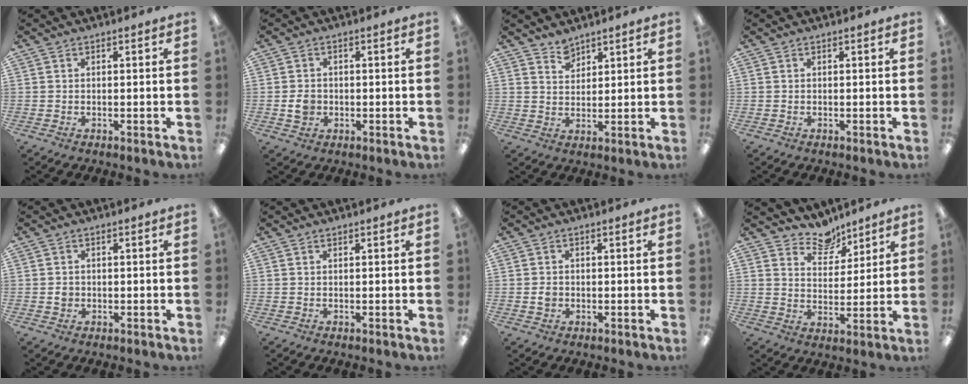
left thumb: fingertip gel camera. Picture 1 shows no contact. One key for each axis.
{"total": 3.4, "fx": -0.4, "fy": 2.8, "fz": 1.8, "tx": -0.023, "ty": 0.002, "tz": -0.009}
{"total": 3.8, "fx": 3.5, "fy": 1.6, "fz": 0.1, "tx": 0.005, "ty": -0.023, "tz": 0.065}
{"total": 0.0}
{"total": 1.5, "fx": -0.1, "fy": 1.4, "fz": 0.6, "tx": -0.004, "ty": 0.002, "tz": -0.006}
{"total": 0.0}
{"total": 1.7, "fx": -0.1, "fy": 1.4, "fz": 0.8, "tx": -0.016, "ty": 0.005, "tz": -0.005}
{"total": 8.2, "fx": 7.1, "fy": 3.8, "fz": 1.4, "tx": -0.025, "ty": -0.047, "tz": 0.131}